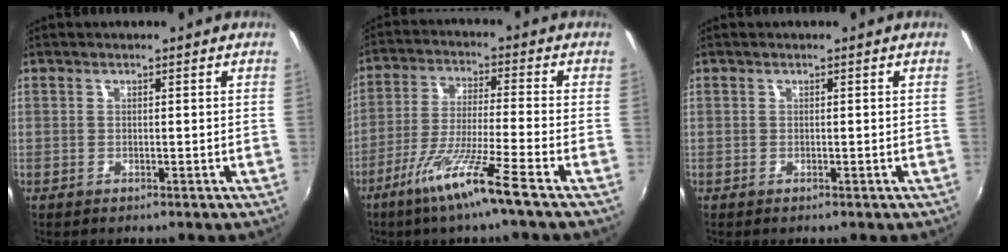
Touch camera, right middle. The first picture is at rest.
{"total": 10.8, "force": [-6.7, -1.1, 8.4], "torque": [-0.171, -0.014, -0.124]}
{"total": 0.0}